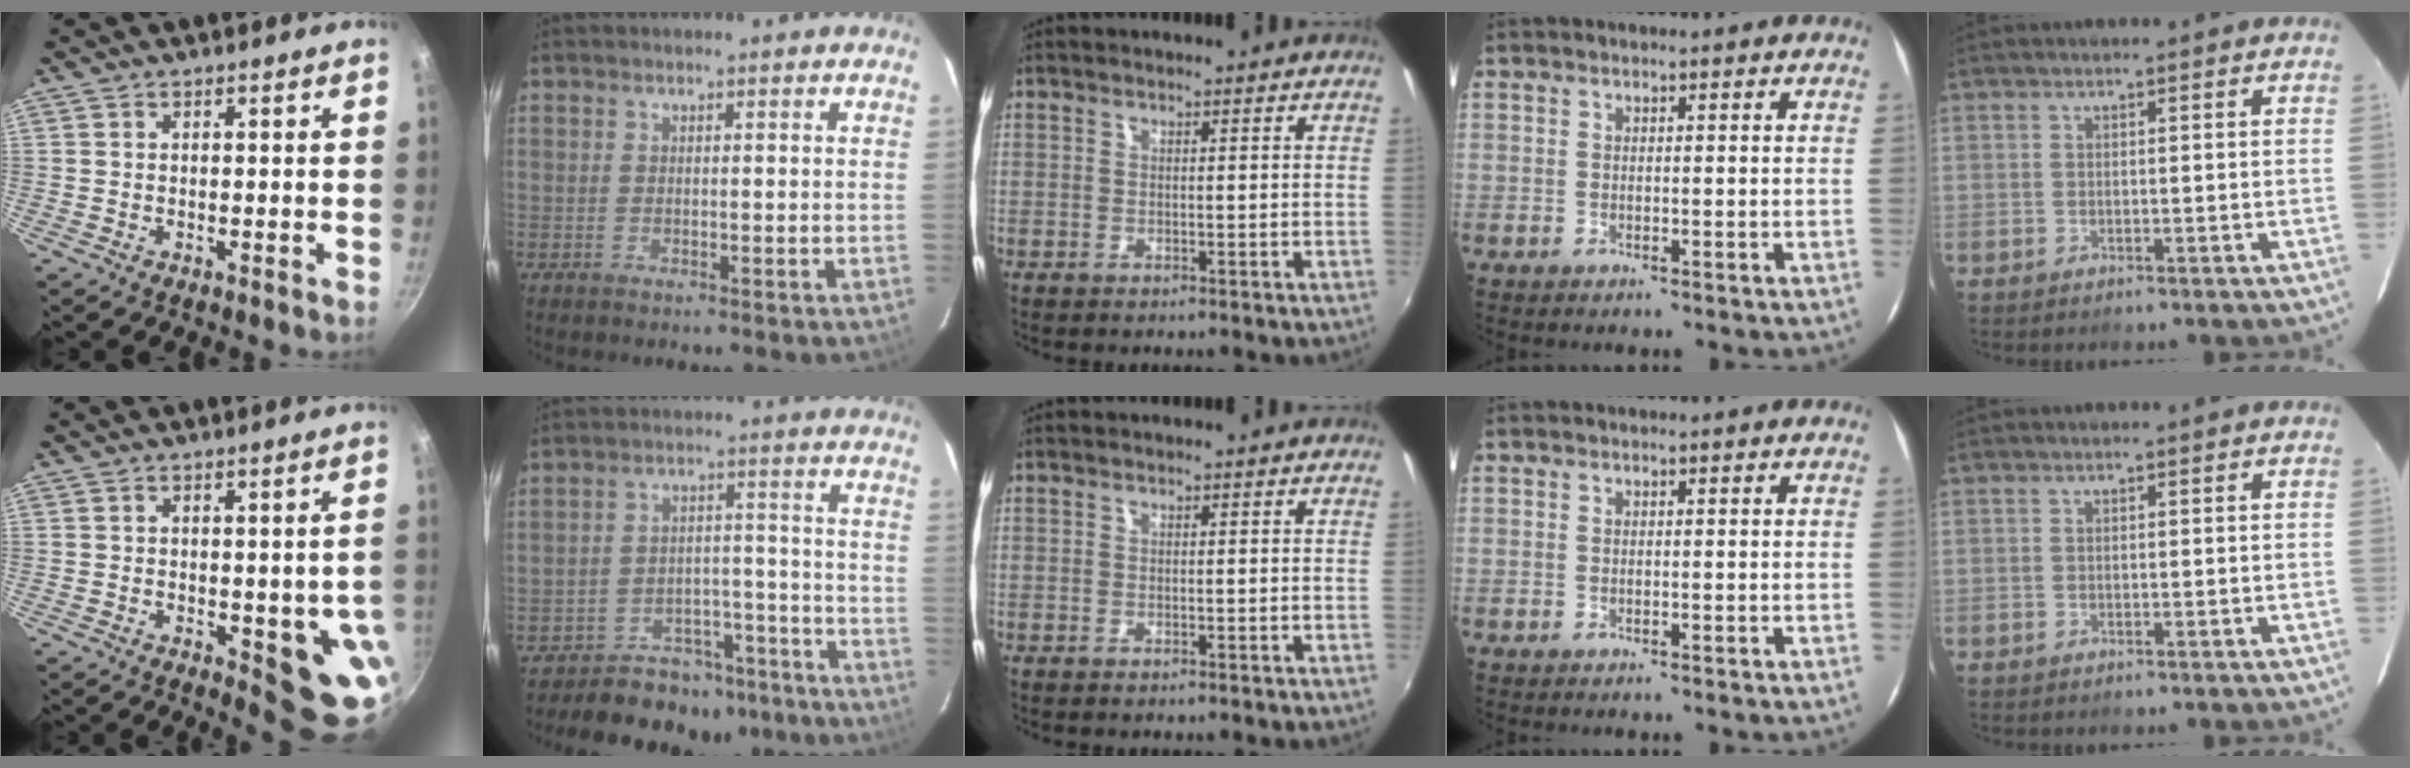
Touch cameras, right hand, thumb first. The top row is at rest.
{"thumb": {"total": 10.9, "force": [-2.2, 4.2, 9.8], "torque": [-0.082, -0.005, -0.024]}, "index": {"total": 12.5, "force": [-10.6, 6.2, 2.4], "torque": [-0.047, 0.038, -0.131]}}